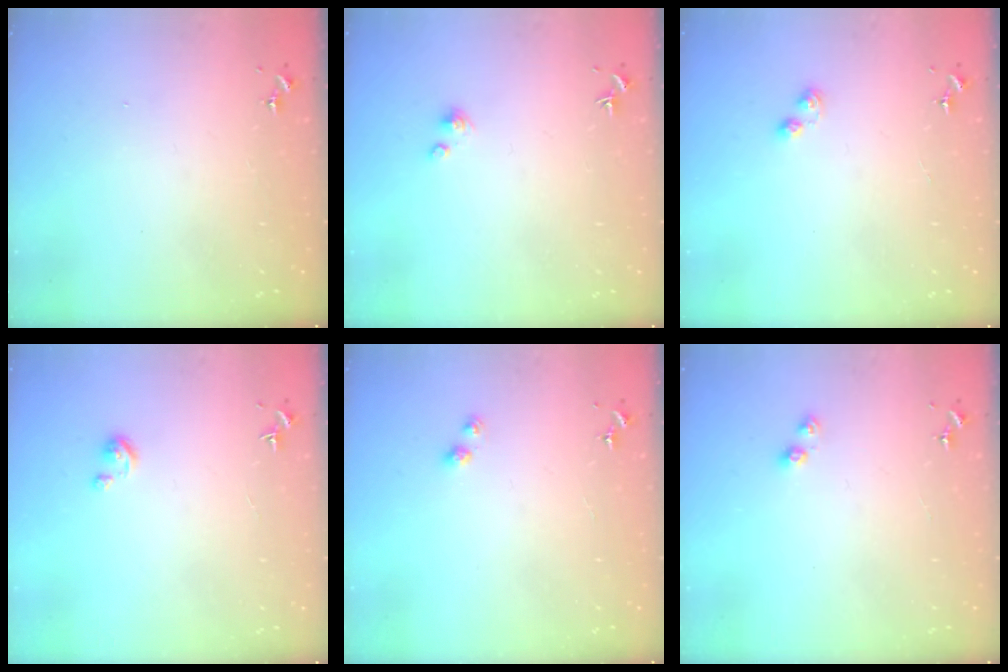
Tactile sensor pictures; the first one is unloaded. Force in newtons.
{"total": 2.2, "press": 2.2, "slide": 0.2}
{"total": 3.6, "press": 3.5, "slide": 0.4}
{"total": 2.7, "press": 2.6, "slide": 0.3}
{"total": 2.8, "press": 2.8, "slide": 0.4}
{"total": 4.3, "press": 4.3, "slide": 0.5}